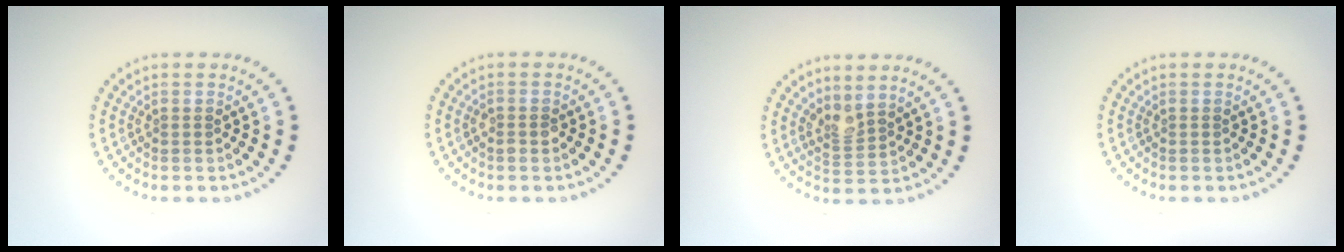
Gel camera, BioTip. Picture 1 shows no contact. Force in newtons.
{"total": 1.1, "press": 1.0, "slide": 0.2}
{"total": 2.1, "press": 1.6, "slide": 1.3}
{"total": 0.0}